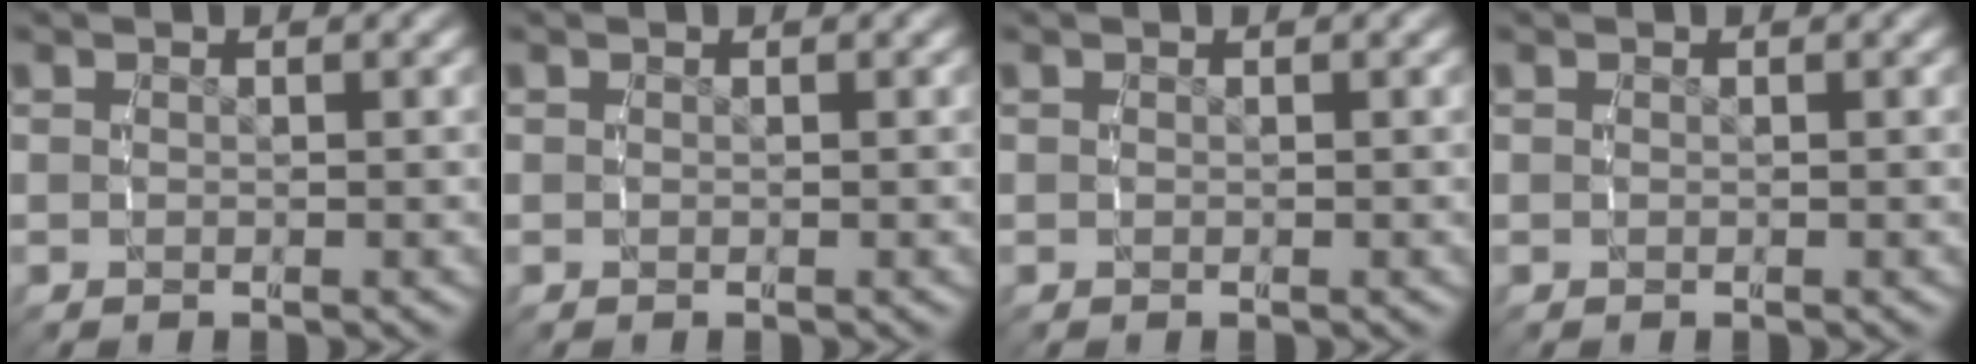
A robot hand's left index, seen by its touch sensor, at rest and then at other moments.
{"total": 0.0}
{"total": 0.0}
{"total": 0.0}